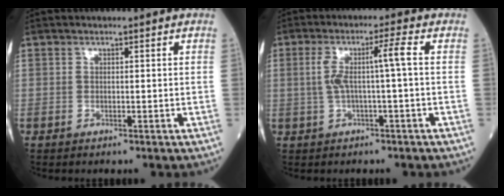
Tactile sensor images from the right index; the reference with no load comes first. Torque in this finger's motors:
{"motor_torque": [0.84, 0.07, 0.49, 0.13]}